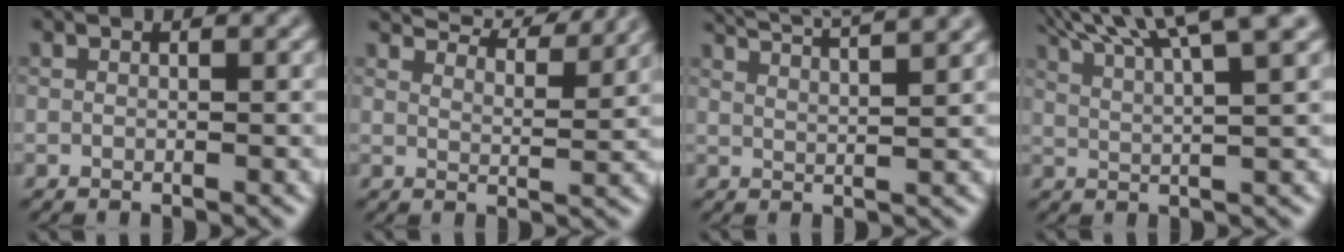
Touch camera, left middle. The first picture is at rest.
{"total": 8.2, "force": [7.3, 1.7, 3.3], "torque": [-0.042, 0.016, 0.071]}
{"total": 8.4, "force": [6.7, 2.2, 4.4], "torque": [-0.042, 0.037, 0.061]}
{"total": 8.9, "force": [6.2, 2.0, 6.0], "torque": [-0.075, 0.035, 0.061]}